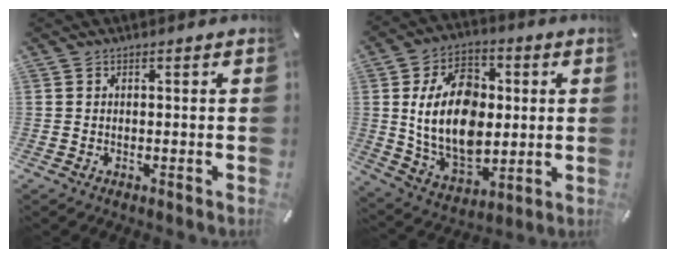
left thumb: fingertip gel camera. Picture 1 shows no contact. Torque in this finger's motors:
{"motor_torque": [0.94, 1.02, 1.60, -1.17, 0.69]}